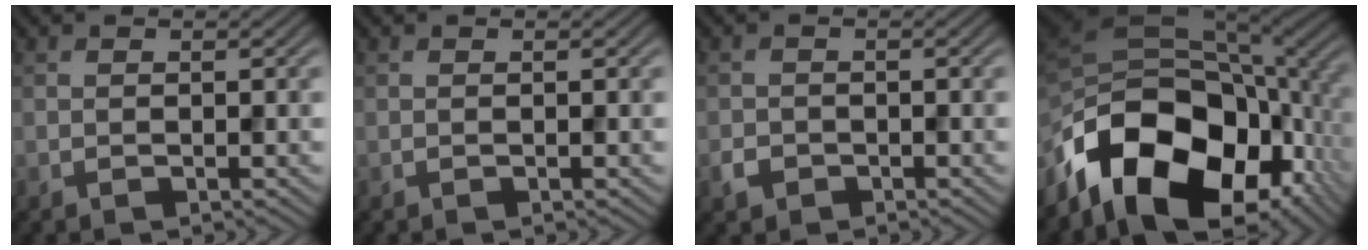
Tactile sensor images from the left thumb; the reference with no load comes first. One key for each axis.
{"total": 0.0}
{"total": 1.5, "fx": -1.0, "fy": 1.1, "fz": 0.3, "tx": -0.010, "ty": -0.004, "tz": -0.021}
{"total": 18.7, "fx": -8.8, "fy": 10.7, "fz": 12.4, "tx": -0.251, "ty": -0.028, "tz": -0.139}